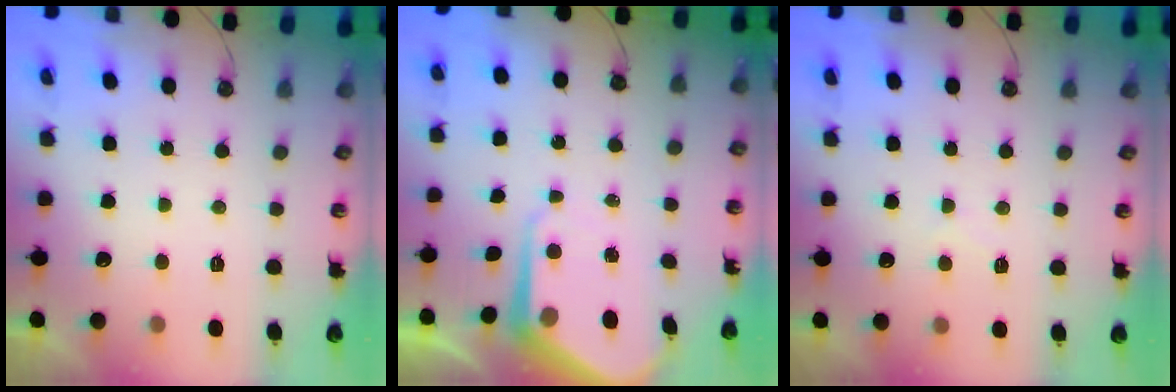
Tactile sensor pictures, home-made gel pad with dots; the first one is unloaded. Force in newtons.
{"total": 7.3, "press": 7.2, "slide": 0.7}
{"total": 5.7, "press": 5.6, "slide": 0.7}